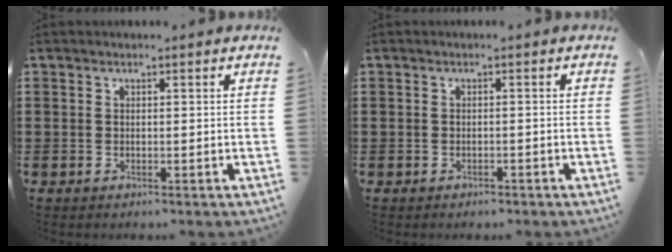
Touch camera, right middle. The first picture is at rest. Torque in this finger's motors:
{"motor_torque": [-0.67, 0.69, -0.08, -0.05]}